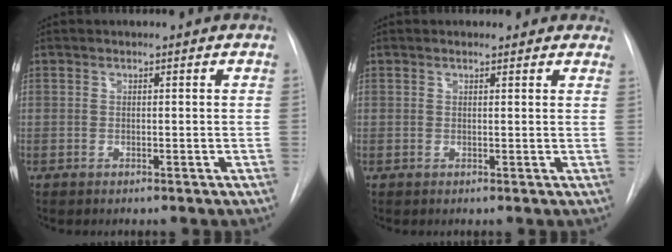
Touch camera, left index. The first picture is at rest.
{"total": 3.4, "force": [2.8, 1.4, 1.3], "torque": [-0.008, 0.010, 0.022]}